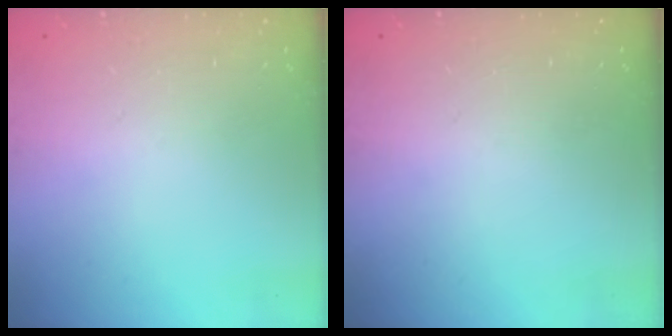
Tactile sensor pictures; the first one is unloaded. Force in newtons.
{"total": 0.0}